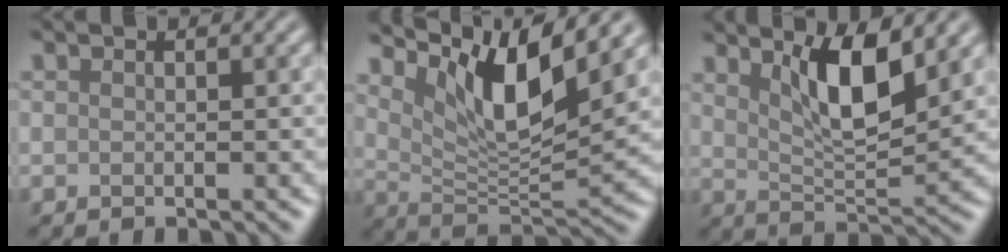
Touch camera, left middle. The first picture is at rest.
{"total": 8.1, "force": [4.8, 2.1, 6.2], "torque": [-0.109, -0.007, 0.089]}
{"total": 5.6, "force": [2.9, 1.5, 4.6], "torque": [-0.081, -0.004, 0.052]}